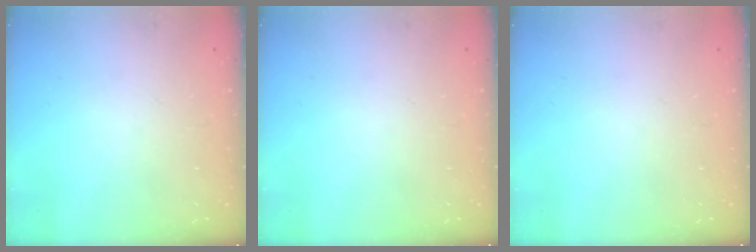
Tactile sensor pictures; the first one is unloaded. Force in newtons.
{"total": 0.0}
{"total": 0.0}